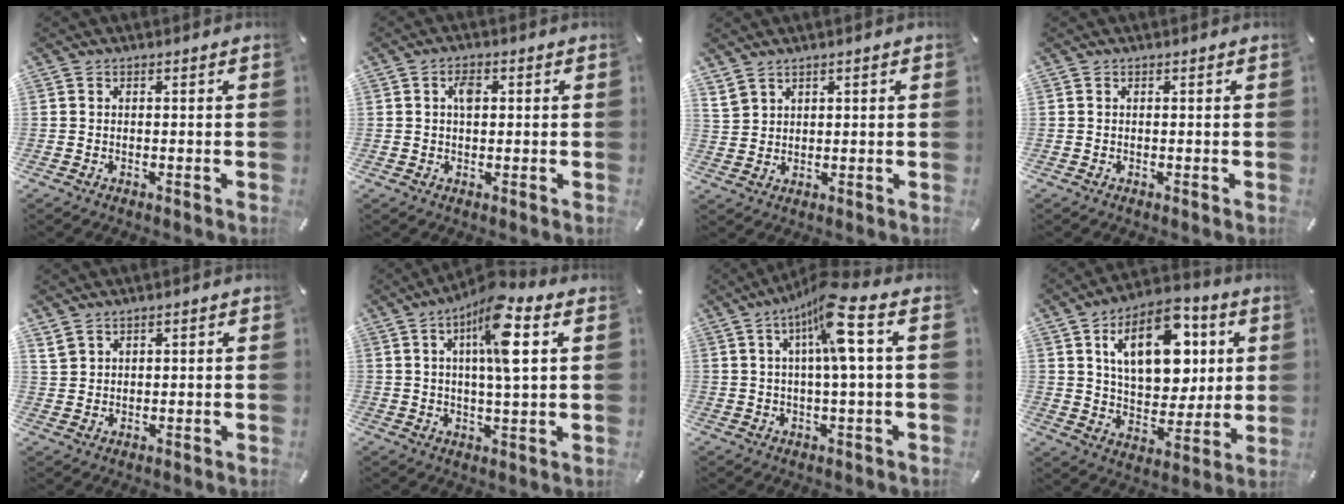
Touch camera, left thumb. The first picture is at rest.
{"total": 2.9, "force": [0.6, 1.7, 2.3], "torque": [-0.042, 0.005, 0.007]}
{"total": 3.4, "force": [2.1, 2.6, 0.5], "torque": [-0.017, -0.001, 0.042]}
{"total": 0.0}
{"total": 2.7, "force": [1.7, 2.0, 0.5], "torque": [-0.014, 0.000, 0.034]}
{"total": 12.5, "force": [4.2, 3.2, 11.3], "torque": [-0.200, -0.003, 0.065]}
{"total": 11.6, "force": [3.7, 1.5, 10.9], "torque": [-0.191, -0.007, 0.060]}
{"total": 19.0, "force": [6.9, 11.6, 13.4], "torque": [-0.216, -0.009, 0.118]}